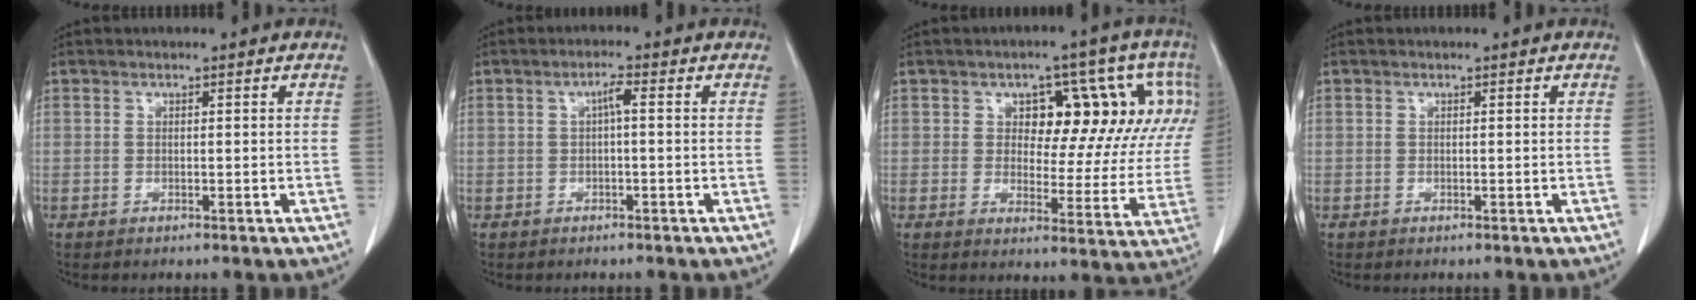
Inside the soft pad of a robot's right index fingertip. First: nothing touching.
{"total": 1.9, "force": [0.2, 0.3, 1.8], "torque": [-0.032, 0.004, 0.002]}
{"total": 15.7, "force": [4.9, 8.0, 12.5], "torque": [-0.136, 0.029, 0.063]}
{"total": 0.0}